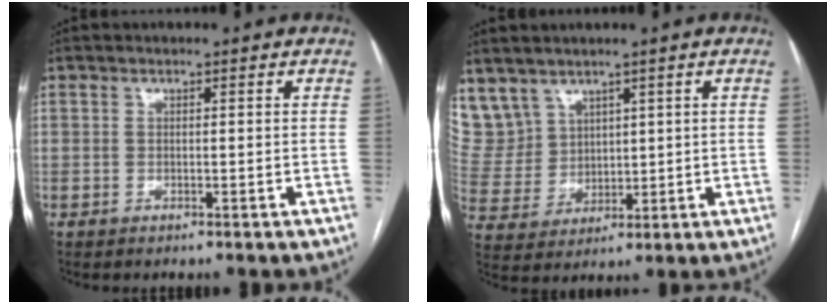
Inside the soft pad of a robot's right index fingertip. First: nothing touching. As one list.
[{"total": 9.5, "force": [6.5, 6.8, 1.2], "torque": [-0.046, 0.026, 0.156]}]